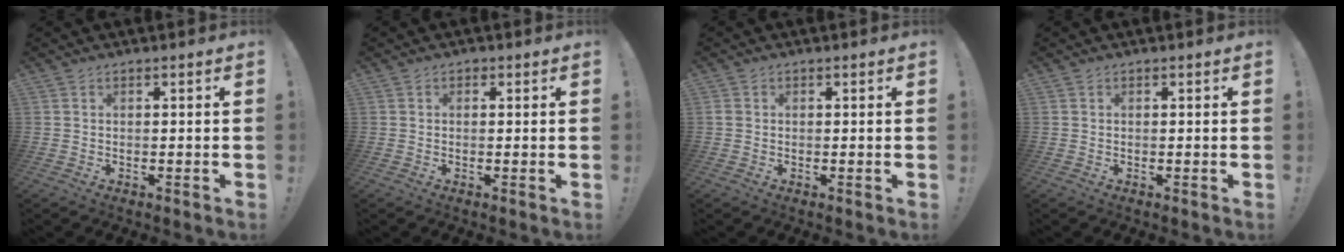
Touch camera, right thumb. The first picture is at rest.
{"total": 0.7, "force": [0.2, 0.6, 0.4], "torque": [0.002, -0.002, 0.001]}
{"total": 0.9, "force": [0.1, 0.8, 0.4], "torque": [-0.006, 0.003, 0.002]}
{"total": 0.0}